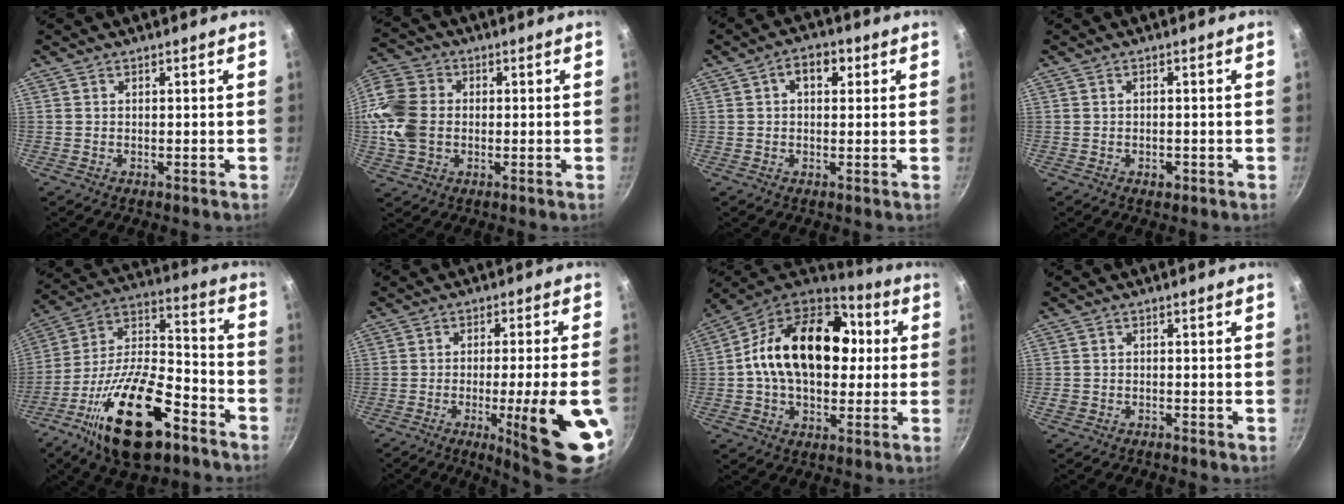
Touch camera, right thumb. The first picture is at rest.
{"total": 14.9, "force": [-0.3, 11.8, 9.1], "torque": [-0.192, 0.016, -0.018]}
{"total": 5.0, "force": [1.5, 3.3, 3.5], "torque": [-0.031, 0.007, 0.016]}
{"total": 1.8, "force": [-0.7, 1.2, 1.1], "torque": [-0.016, 0.003, -0.009]}
{"total": 25.1, "force": [-12.6, 11.0, 18.8], "torque": [-0.306, 0.062, -0.224]}
{"total": 17.9, "force": [-5.5, 2.5, 16.9], "torque": [-0.216, 0.009, -0.070]}
{"total": 23.0, "force": [2.5, 15.5, 16.8], "torque": [-0.248, 0.034, 0.026]}
{"total": 1.4, "force": [-0.9, 1.0, 0.5], "torque": [-0.018, 0.010, -0.015]}